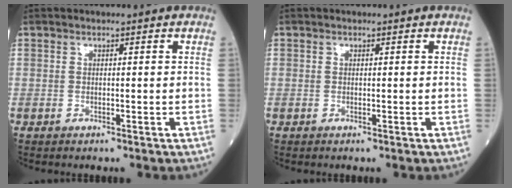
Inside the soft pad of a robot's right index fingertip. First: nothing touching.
{"total": 0.0}